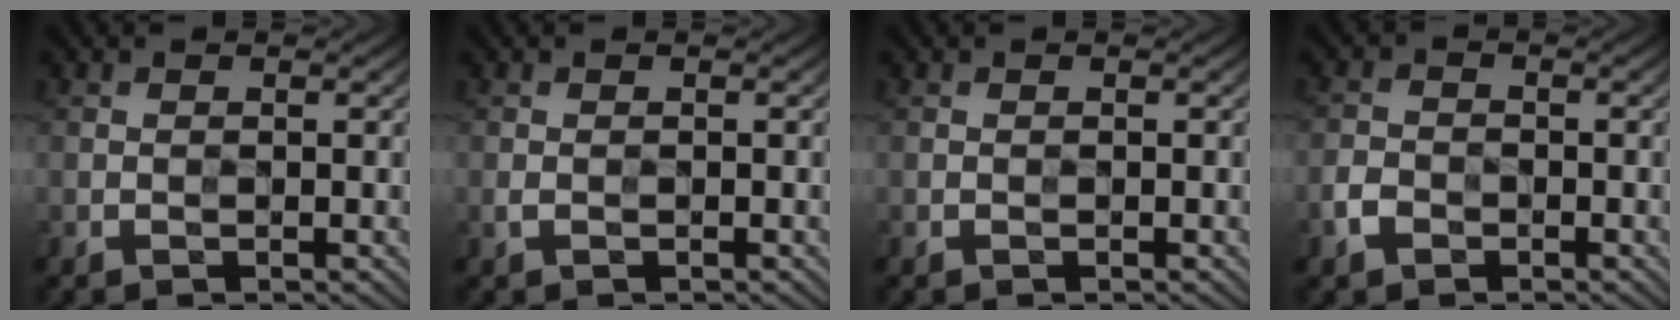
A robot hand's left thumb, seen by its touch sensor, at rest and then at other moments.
{"total": 0.7, "force": [-0.3, 0.4, 0.4], "torque": [-0.017, 0.002, -0.004]}
{"total": 0.0}
{"total": 2.4, "force": [-1.6, 1.6, 0.9], "torque": [-0.023, 0.005, -0.034]}